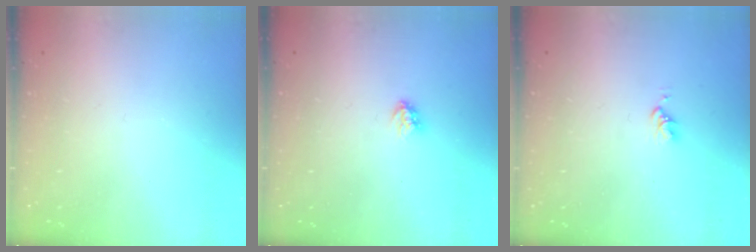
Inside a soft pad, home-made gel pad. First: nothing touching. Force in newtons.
{"total": 3.0, "press": 2.9, "slide": 0.4}
{"total": 2.6, "press": 2.6, "slide": 0.4}